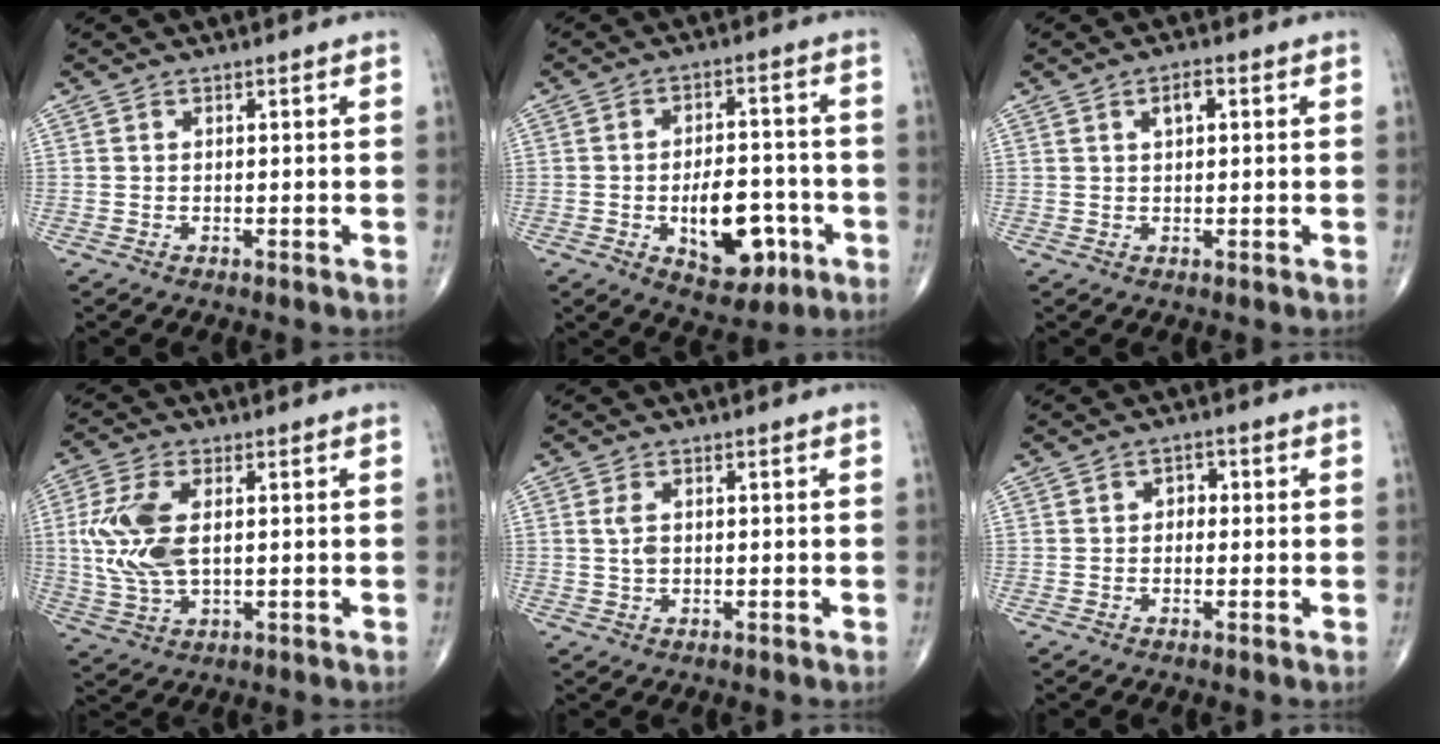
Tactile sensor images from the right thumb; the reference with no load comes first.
{"total": 12.4, "force": [-3.7, 6.9, 9.6], "torque": [-0.112, 0.023, -0.045]}
{"total": 2.8, "force": [1.0, 1.4, 2.3], "torque": [-0.035, 0.003, 0.015]}
{"total": 11.0, "force": [1.2, 5.8, 9.3], "torque": [-0.212, -0.003, 0.027]}
{"total": 2.3, "force": [0.3, 1.3, 1.8], "torque": [-0.037, 0.000, 0.005]}
{"total": 2.0, "force": [0.0, 1.6, 1.2], "torque": [-0.002, 0.006, -0.008]}